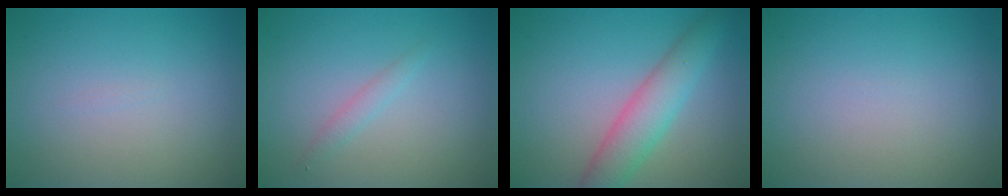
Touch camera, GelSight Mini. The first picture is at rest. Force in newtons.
{"total": 1.0, "press": 1.0, "slide": 0.1}
{"total": 4.4, "press": 4.4, "slide": 0.1}
{"total": 0.0}